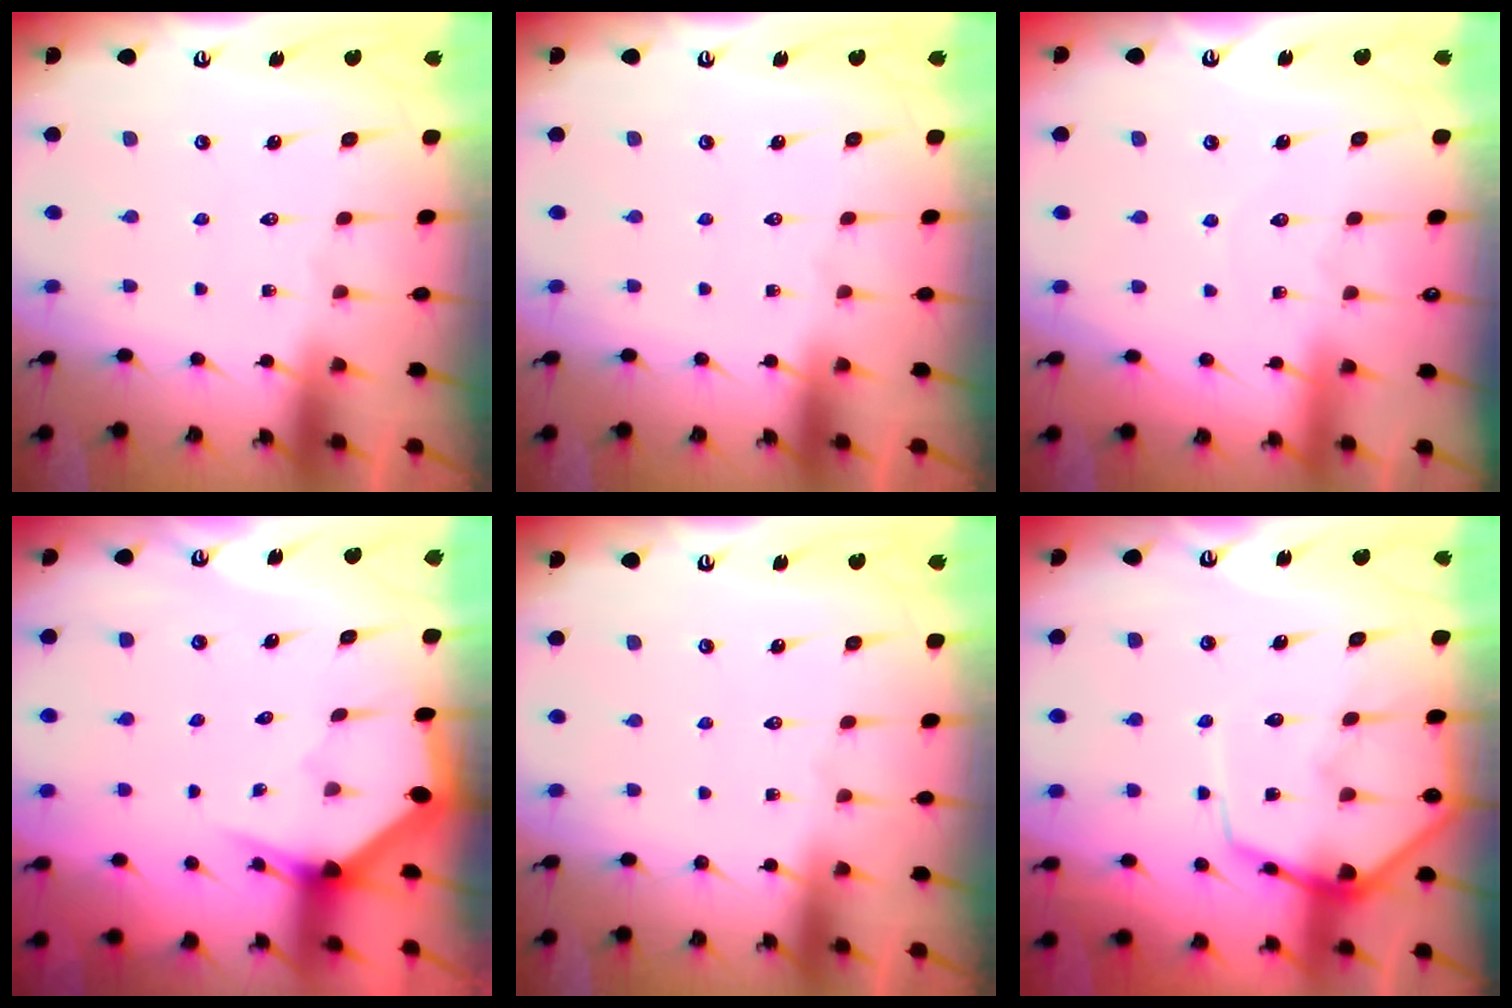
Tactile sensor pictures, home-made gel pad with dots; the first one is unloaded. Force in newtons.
{"total": 0.0}
{"total": 3.2, "press": 3.2, "slide": 0.3}
{"total": 3.2, "press": 3.2, "slide": 0.1}
{"total": 0.0}
{"total": 11.8, "press": 11.8, "slide": 1.1}